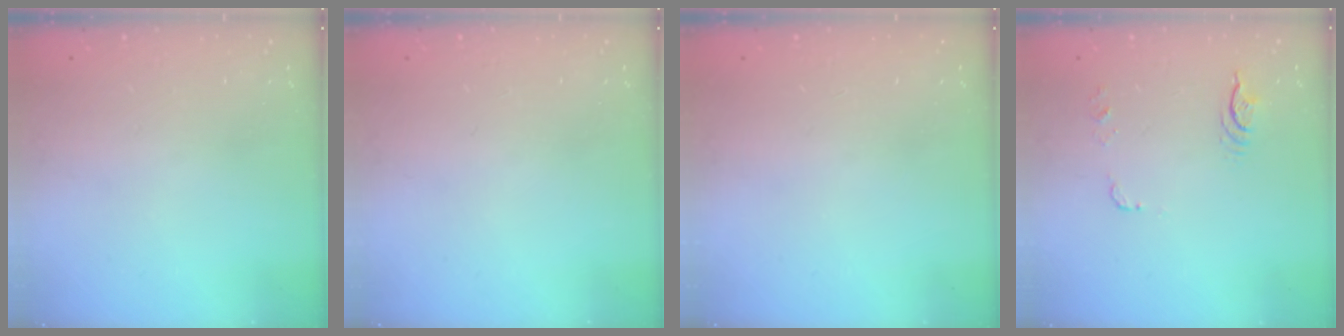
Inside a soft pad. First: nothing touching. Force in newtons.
{"total": 0.0}
{"total": 0.0}
{"total": 14.8, "press": 7.2, "slide": 12.9}